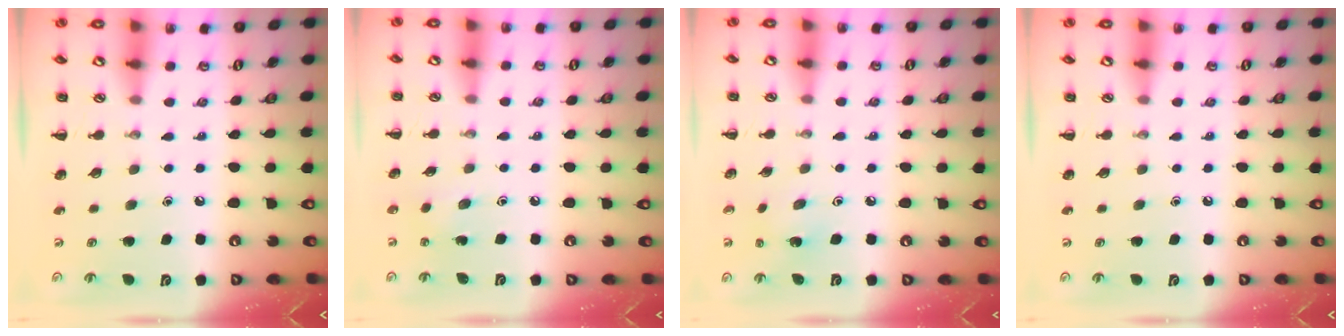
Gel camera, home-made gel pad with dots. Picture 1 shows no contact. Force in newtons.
{"total": 2.4, "press": 2.3, "slide": 0.8}
{"total": 3.0, "press": 2.8, "slide": 0.9}
{"total": 0.0}